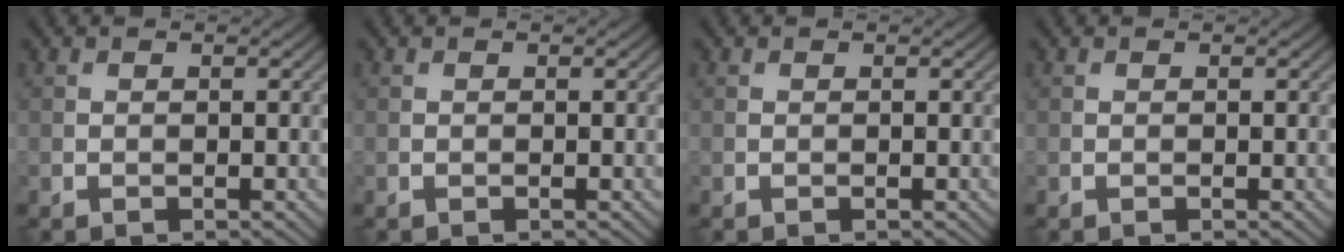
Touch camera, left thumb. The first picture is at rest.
{"total": 0.0}
{"total": 0.0}
{"total": 0.0}